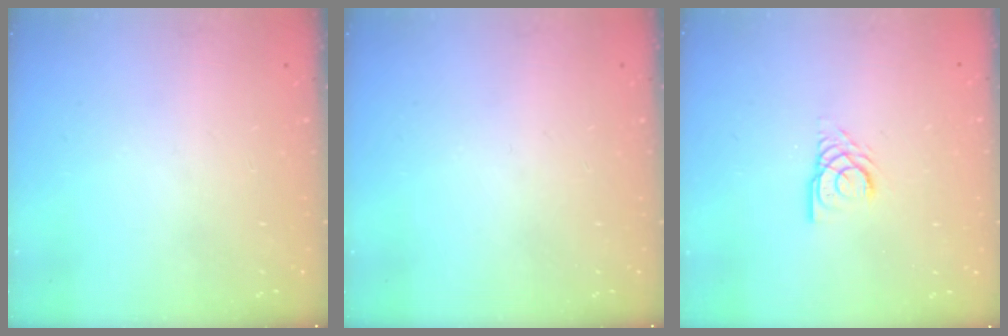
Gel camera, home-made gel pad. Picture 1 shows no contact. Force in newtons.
{"total": 0.0}
{"total": 3.6, "press": 3.6, "slide": 0.2}